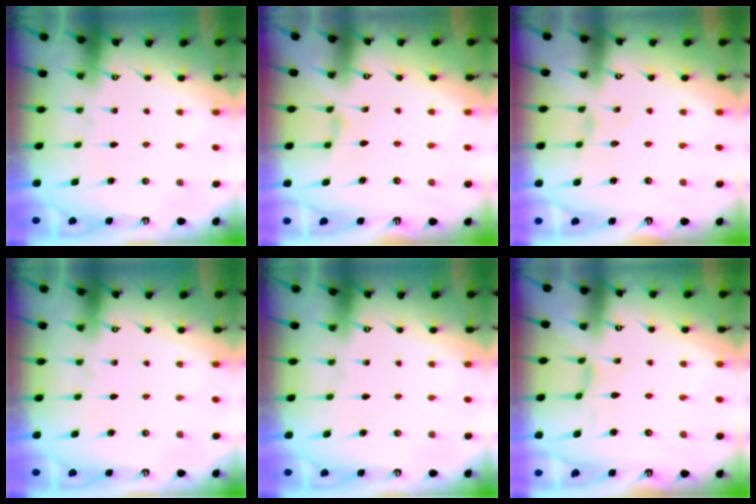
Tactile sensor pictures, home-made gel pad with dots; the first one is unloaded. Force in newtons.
{"total": 3.1, "press": 3.1, "slide": 0.6}
{"total": 0.0}
{"total": 0.0}
{"total": 0.0}
{"total": 2.5, "press": 2.4, "slide": 0.4}